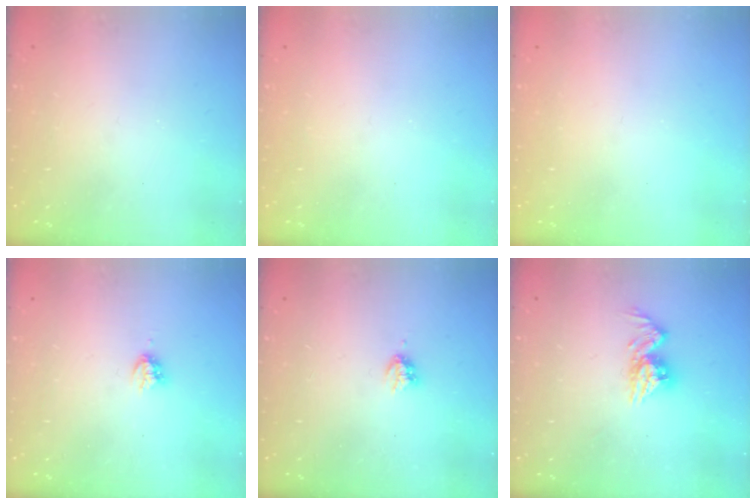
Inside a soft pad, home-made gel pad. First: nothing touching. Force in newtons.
{"total": 0.0}
{"total": 0.0}
{"total": 4.0, "press": 4.0, "slide": 0.4}
{"total": 2.9, "press": 2.9, "slide": 0.5}
{"total": 9.8, "press": 9.8, "slide": 0.8}